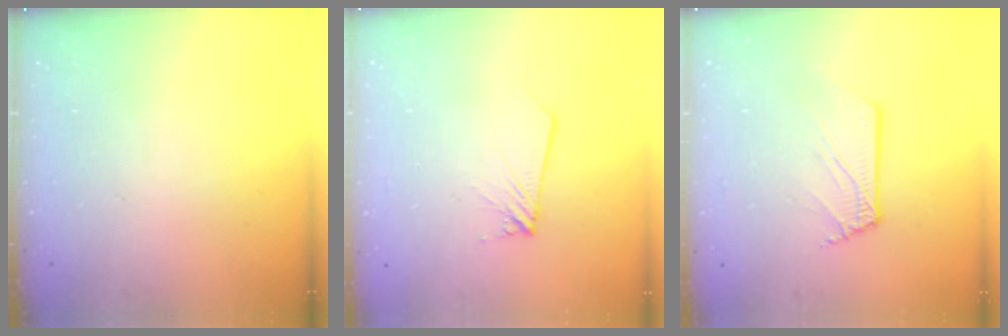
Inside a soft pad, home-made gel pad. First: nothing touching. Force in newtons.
{"total": 1.7, "press": 1.7, "slide": 0.1}
{"total": 2.6, "press": 2.6, "slide": 0.3}